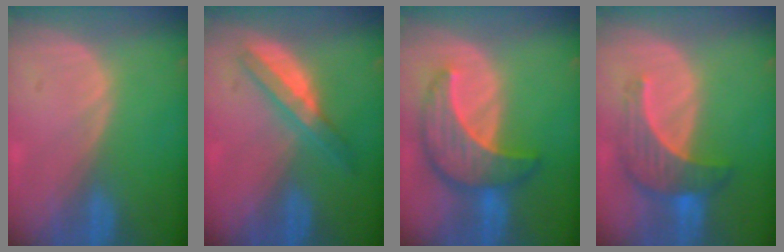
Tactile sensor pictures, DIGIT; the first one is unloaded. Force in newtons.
{"total": 4.9, "press": 4.8, "slide": 0.7}
{"total": 8.9, "press": 8.9, "slide": 0.8}
{"total": 7.3, "press": 6.8, "slide": 2.5}